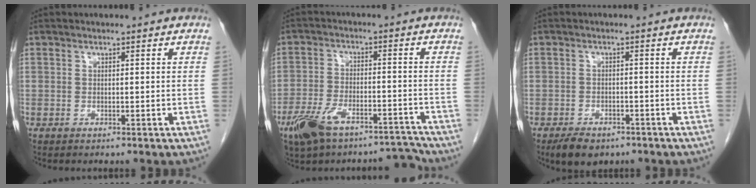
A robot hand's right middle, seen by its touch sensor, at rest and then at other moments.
{"total": 10.1, "force": [-8.3, 3.1, 4.8], "torque": [-0.086, 0.020, -0.143]}
{"total": 5.1, "force": [-3.7, 2.6, 2.3], "torque": [-0.037, -0.003, -0.053]}